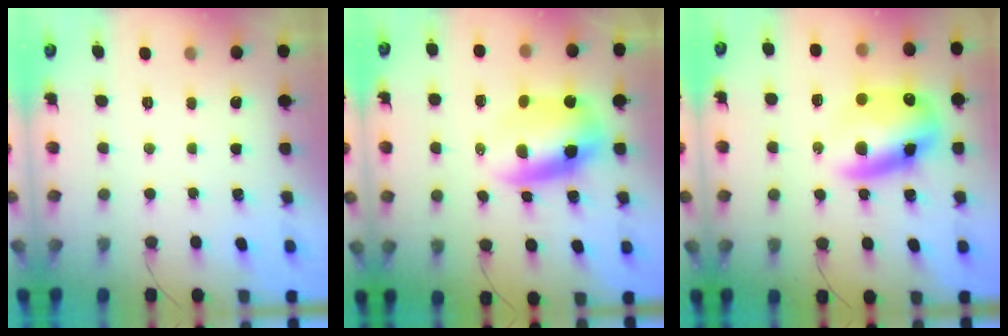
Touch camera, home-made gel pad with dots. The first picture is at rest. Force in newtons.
{"total": 10.3, "press": 9.9, "slide": 3.0}
{"total": 13.5, "press": 13.2, "slide": 3.1}